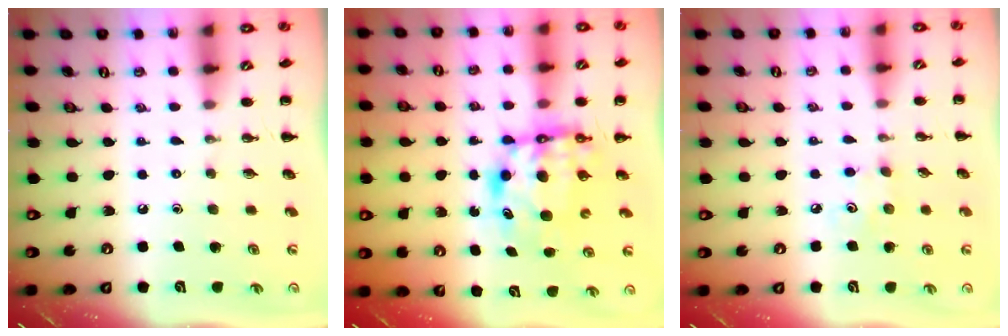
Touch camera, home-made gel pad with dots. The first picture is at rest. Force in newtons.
{"total": 7.1, "press": 7.0, "slide": 1.4}
{"total": 3.4, "press": 3.3, "slide": 0.9}